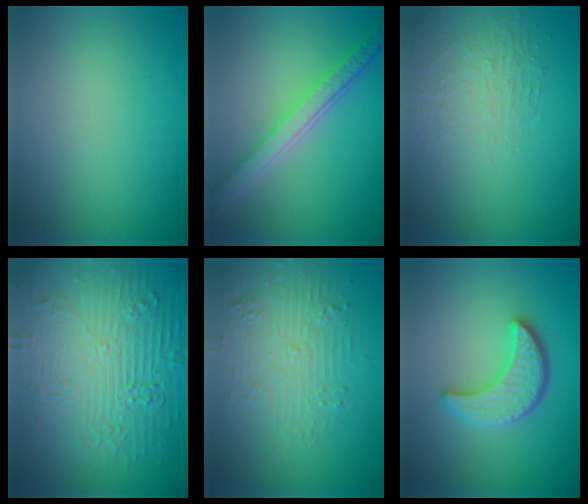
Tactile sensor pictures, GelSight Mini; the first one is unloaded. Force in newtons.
{"total": 5.6, "press": 4.4, "slide": 3.5}
{"total": 1.9, "press": 1.4, "slide": 1.3}
{"total": 11.3, "press": 7.5, "slide": 8.4}
{"total": 4.3, "press": 3.9, "slide": 1.7}
{"total": 4.1, "press": 3.6, "slide": 1.9}